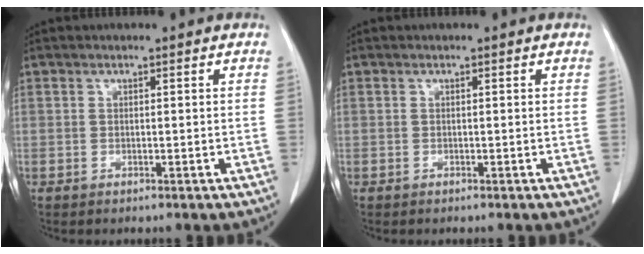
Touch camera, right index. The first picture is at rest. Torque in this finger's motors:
{"motor_torque": [-0.07, 0.05, 0.01, 0.01]}